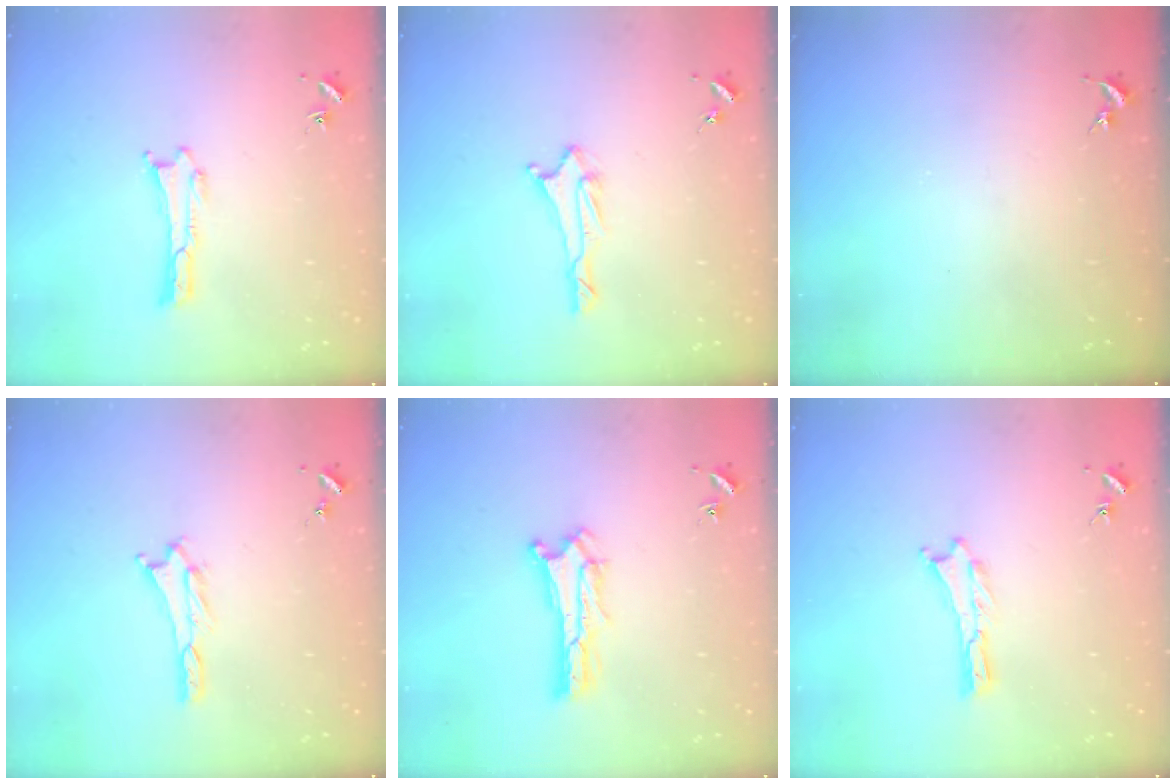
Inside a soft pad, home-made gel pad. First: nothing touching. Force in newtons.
{"total": 1.7, "press": 1.6, "slide": 0.6}
{"total": 0.0}
{"total": 0.7, "press": 0.7, "slide": 0.2}
{"total": 0.9, "press": 0.9, "slide": 0.2}
{"total": 0.0}